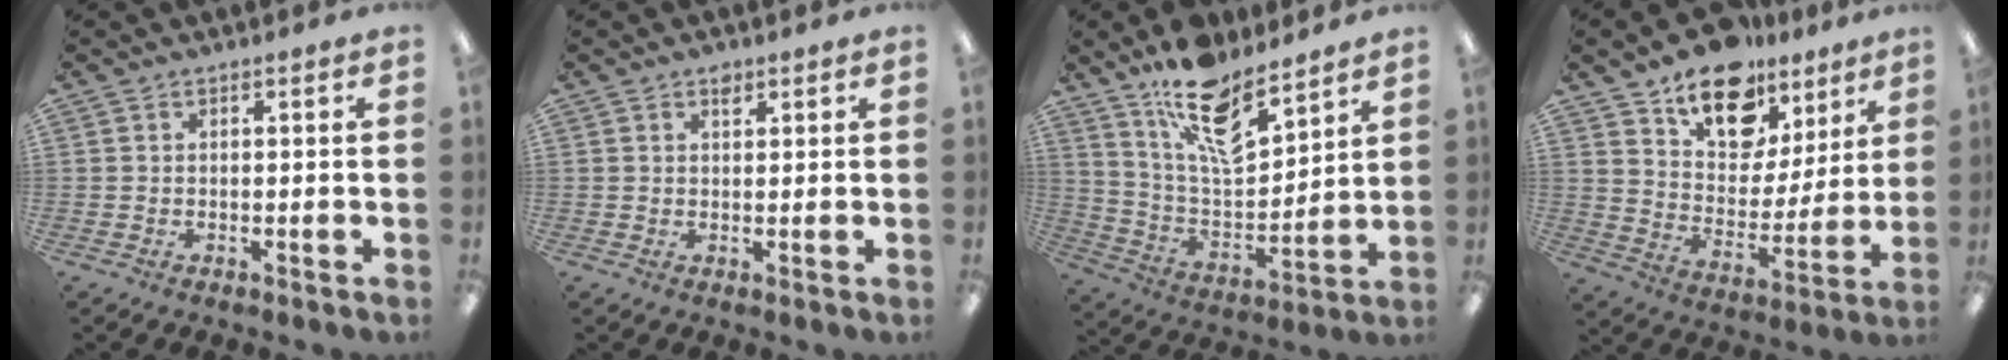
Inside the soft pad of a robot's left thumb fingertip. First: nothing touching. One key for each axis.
{"total": 1.8, "fx": 1.3, "fy": 1.0, "fz": 0.8, "tx": -0.003, "ty": -0.006, "tz": 0.021}
{"total": 16.2, "fx": 12.0, "fy": 6.3, "fz": 8.9, "tx": -0.160, "ty": -0.073, "tz": 0.212}
{"total": 16.5, "fx": 11.5, "fy": 9.8, "fz": 6.6, "tx": -0.099, "ty": -0.073, "tz": 0.208}